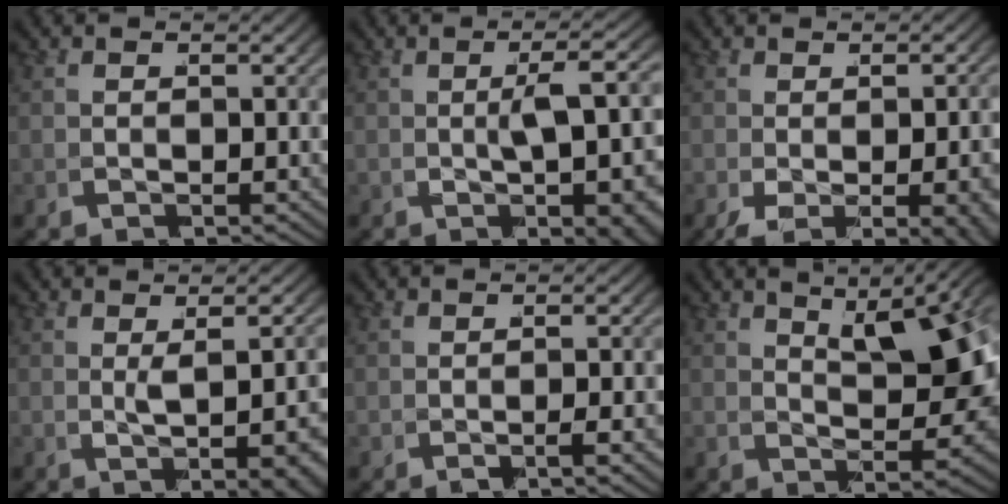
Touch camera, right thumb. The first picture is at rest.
{"total": 5.2, "force": [-0.5, 1.2, 5.0], "torque": [-0.059, 0.012, -0.006]}
{"total": 3.6, "force": [-1.0, 0.5, 3.4], "torque": [-0.041, -0.014, -0.006]}
{"total": 4.7, "force": [0.1, 1.2, 4.6], "torque": [-0.055, 0.007, 0.007]}
{"total": 1.3, "force": [-0.7, -0.3, 1.1], "torque": [-0.011, 0.012, -0.014]}
{"total": 8.7, "force": [2.6, 3.6, 7.5], "torque": [-0.071, 0.003, 0.047]}